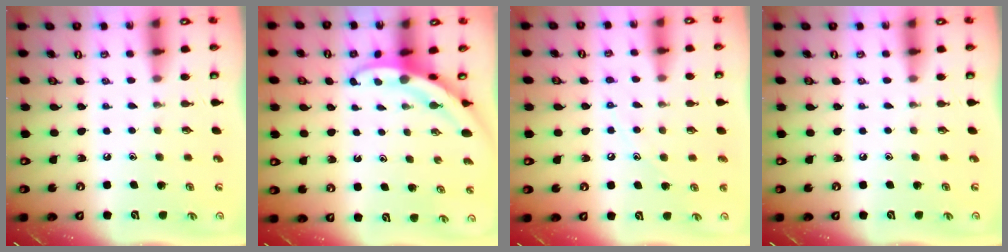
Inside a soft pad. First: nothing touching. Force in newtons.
{"total": 3.2, "press": 3.1, "slide": 0.3}
{"total": 7.4, "press": 7.4, "slide": 0.4}
{"total": 0.0}